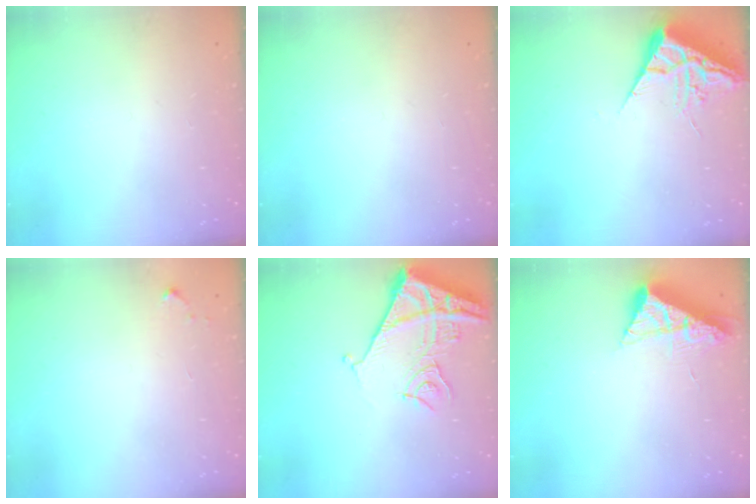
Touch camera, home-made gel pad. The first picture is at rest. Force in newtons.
{"total": 0.0}
{"total": 7.0, "press": 7.0, "slide": 0.7}
{"total": 2.6, "press": 2.6, "slide": 0.4}
{"total": 12.8, "press": 12.7, "slide": 1.6}
{"total": 8.2, "press": 8.2, "slide": 0.3}